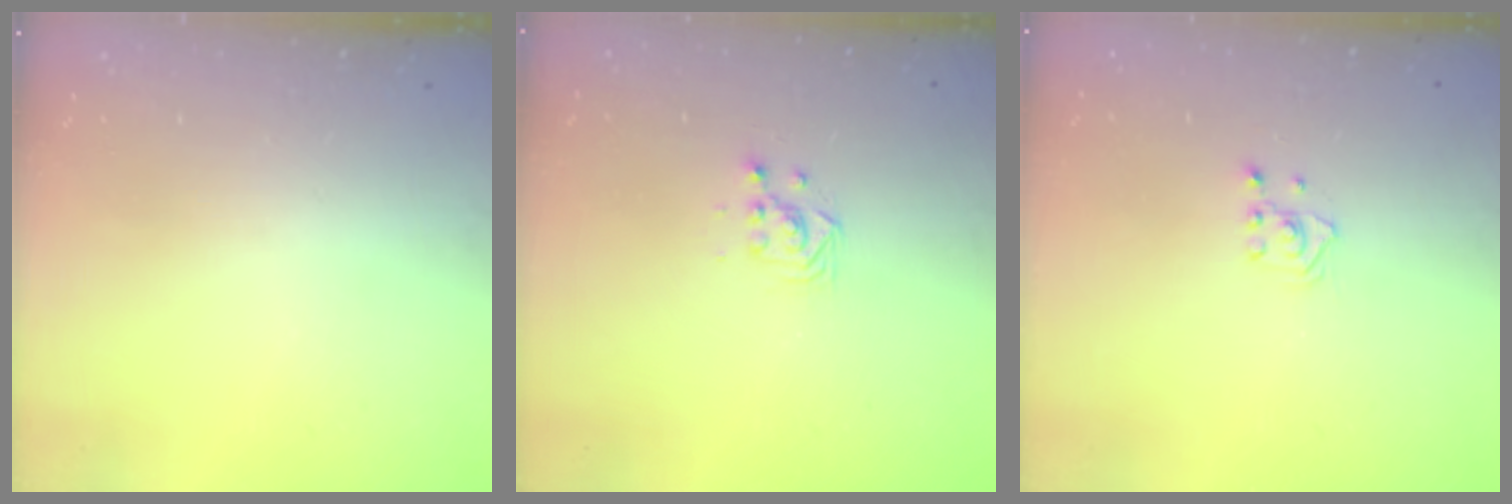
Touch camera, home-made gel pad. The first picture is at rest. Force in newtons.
{"total": 3.0, "press": 3.0, "slide": 0.2}
{"total": 2.0, "press": 1.8, "slide": 0.9}